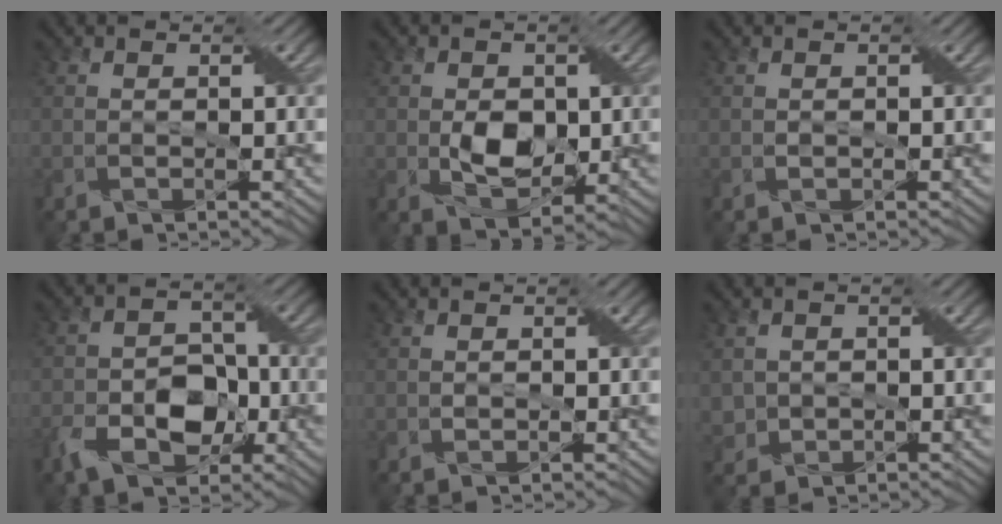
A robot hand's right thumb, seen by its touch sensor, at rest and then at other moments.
{"total": 5.3, "force": [-0.2, 3.6, 3.9], "torque": [-0.071, -0.008, 0.001]}
{"total": 0.0}
{"total": 7.5, "force": [-3.5, 4.6, 4.8], "torque": [-0.086, -0.002, -0.069]}
{"total": 0.0}
{"total": 2.5, "force": [0.1, 2.4, 0.6], "torque": [-0.024, -0.007, 0.005]}